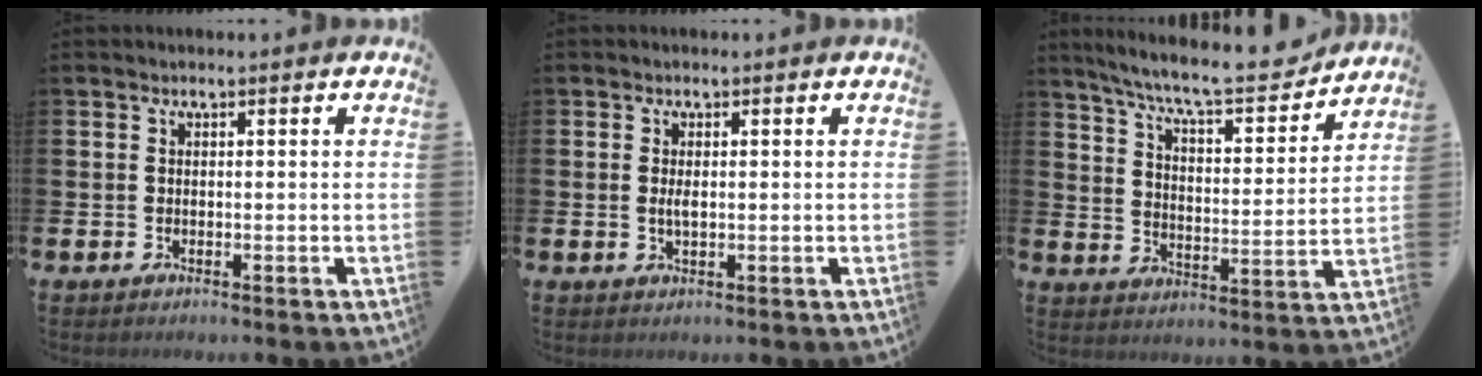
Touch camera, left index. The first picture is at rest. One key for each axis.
{"total": 1.5, "fx": 0.1, "fy": 0.6, "fz": 1.4, "tx": -0.023, "ty": 0.001, "tz": -0.001}
{"total": 9.0, "fx": 8.3, "fy": 1.0, "fz": 3.5, "tx": -0.091, "ty": -0.059, "tz": 0.139}